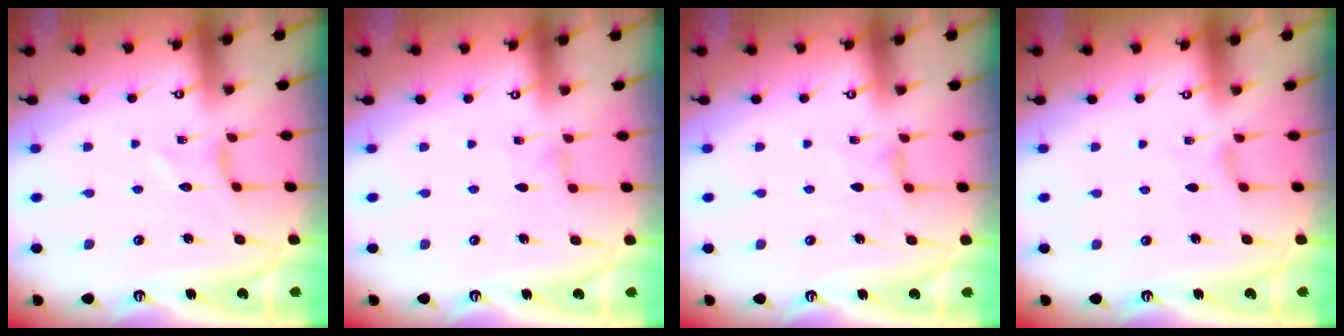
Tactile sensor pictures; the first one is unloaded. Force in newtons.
{"total": 0.0}
{"total": 2.5, "press": 2.5, "slide": 0.5}
{"total": 1.1, "press": 1.1, "slide": 0.2}